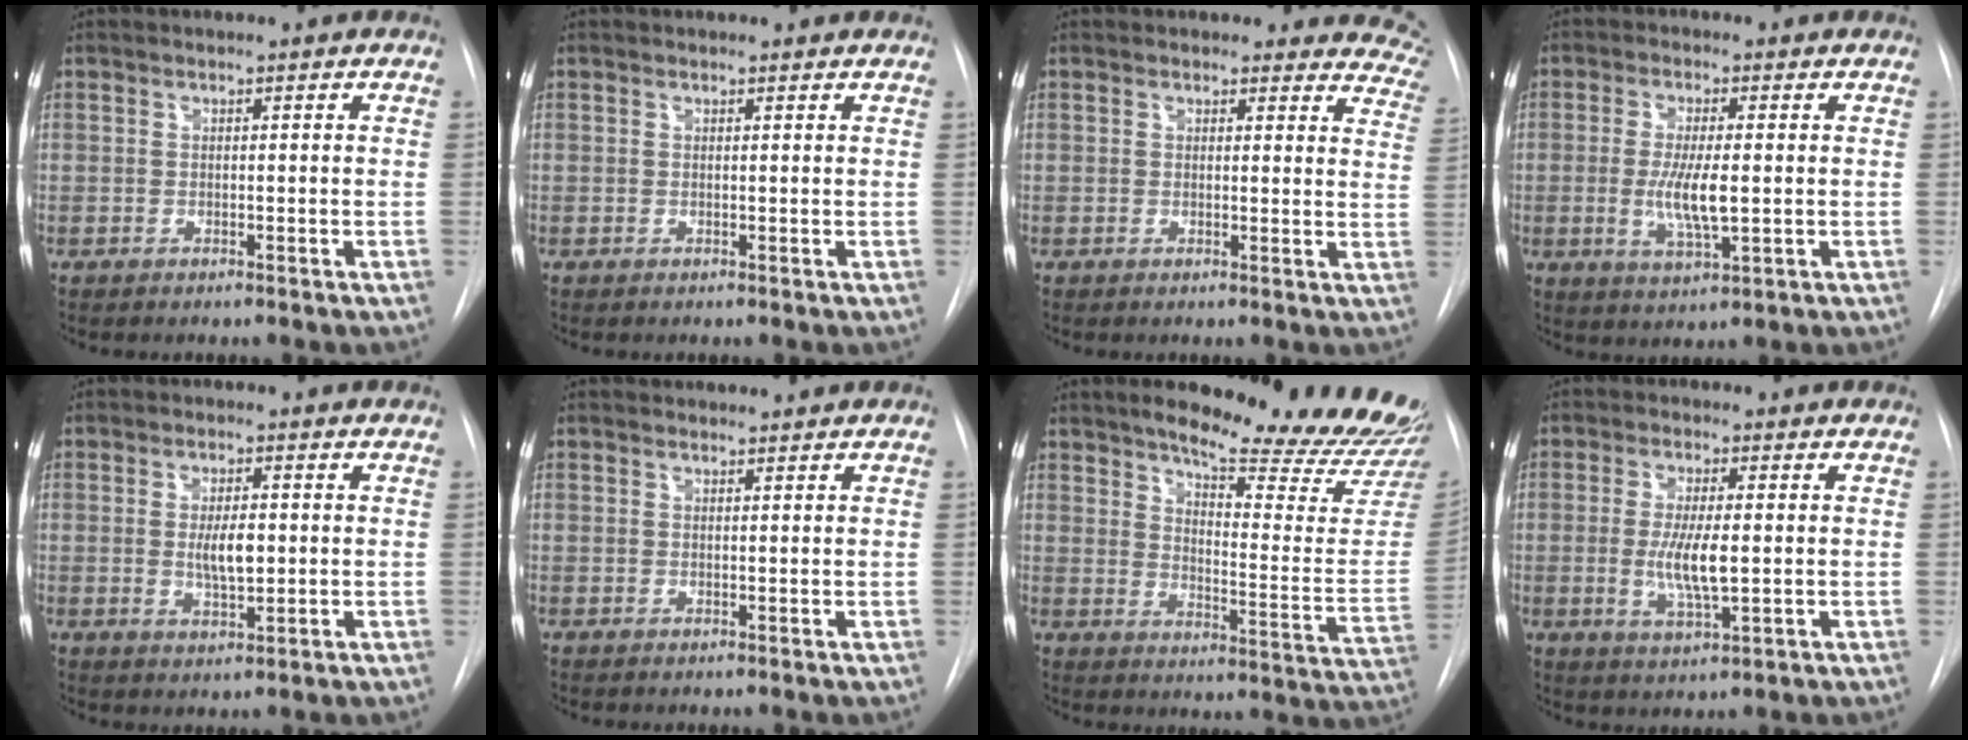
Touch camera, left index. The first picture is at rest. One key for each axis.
{"total": 0.8, "fx": 0.8, "fy": 0.3, "fz": 0.0, "tx": -0.005, "ty": 0.000, "tz": 0.006}
{"total": 11.5, "fx": 10.7, "fy": 4.1, "fz": 0.8, "tx": 0.051, "ty": -0.061, "tz": 0.065}
{"total": 6.5, "fx": -0.5, "fy": 1.4, "fz": 6.3, "tx": -0.126, "ty": -0.016, "tz": -0.009}
{"total": 4.5, "fx": 0.0, "fy": 1.6, "fz": 4.2, "tx": -0.074, "ty": -0.007, "tz": 0.003}
{"total": 1.9, "fx": 1.9, "fy": 0.3, "fz": 0.0, "tx": -0.005, "ty": 0.009, "tz": 0.027}
{"total": 21.7, "fx": 19.6, "fy": 1.5, "fz": 9.2, "tx": -0.123, "ty": -0.111, "tz": 0.240}
{"total": 6.4, "fx": -0.4, "fy": 1.4, "fz": 6.2, "tx": -0.124, "ty": -0.015, "tz": -0.006}